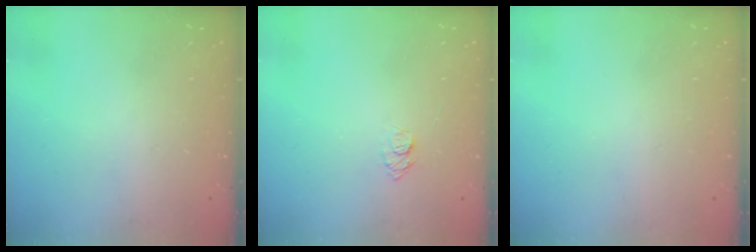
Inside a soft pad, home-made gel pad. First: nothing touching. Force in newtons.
{"total": 5.0, "press": 5.0, "slide": 0.5}
{"total": 0.0}